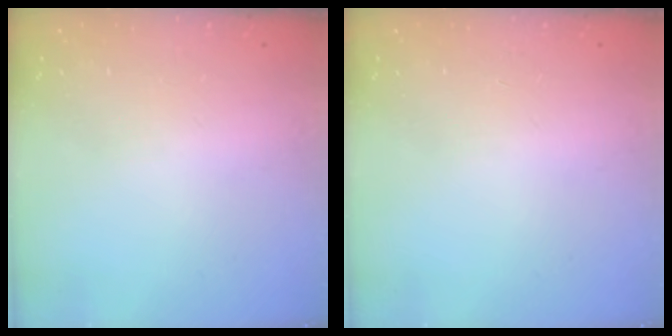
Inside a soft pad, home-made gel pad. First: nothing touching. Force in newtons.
{"total": 0.0}